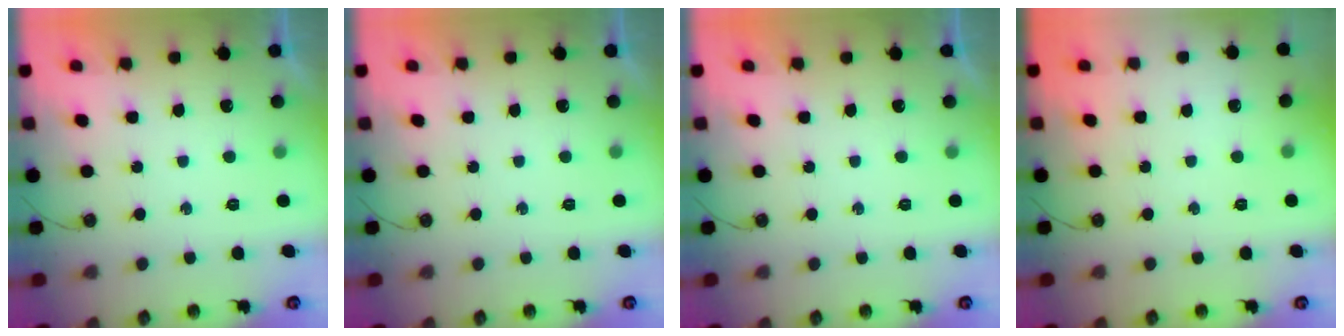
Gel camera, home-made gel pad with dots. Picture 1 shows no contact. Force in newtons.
{"total": 0.0}
{"total": 0.0}
{"total": 0.0}